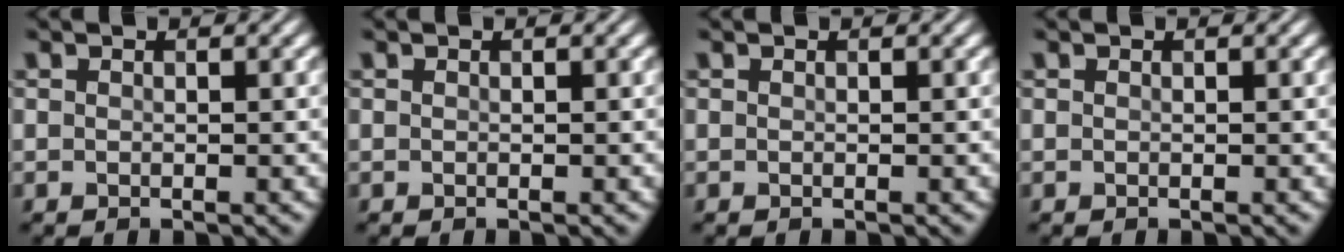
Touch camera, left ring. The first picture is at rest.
{"total": 0.0}
{"total": 0.0}
{"total": 0.0}